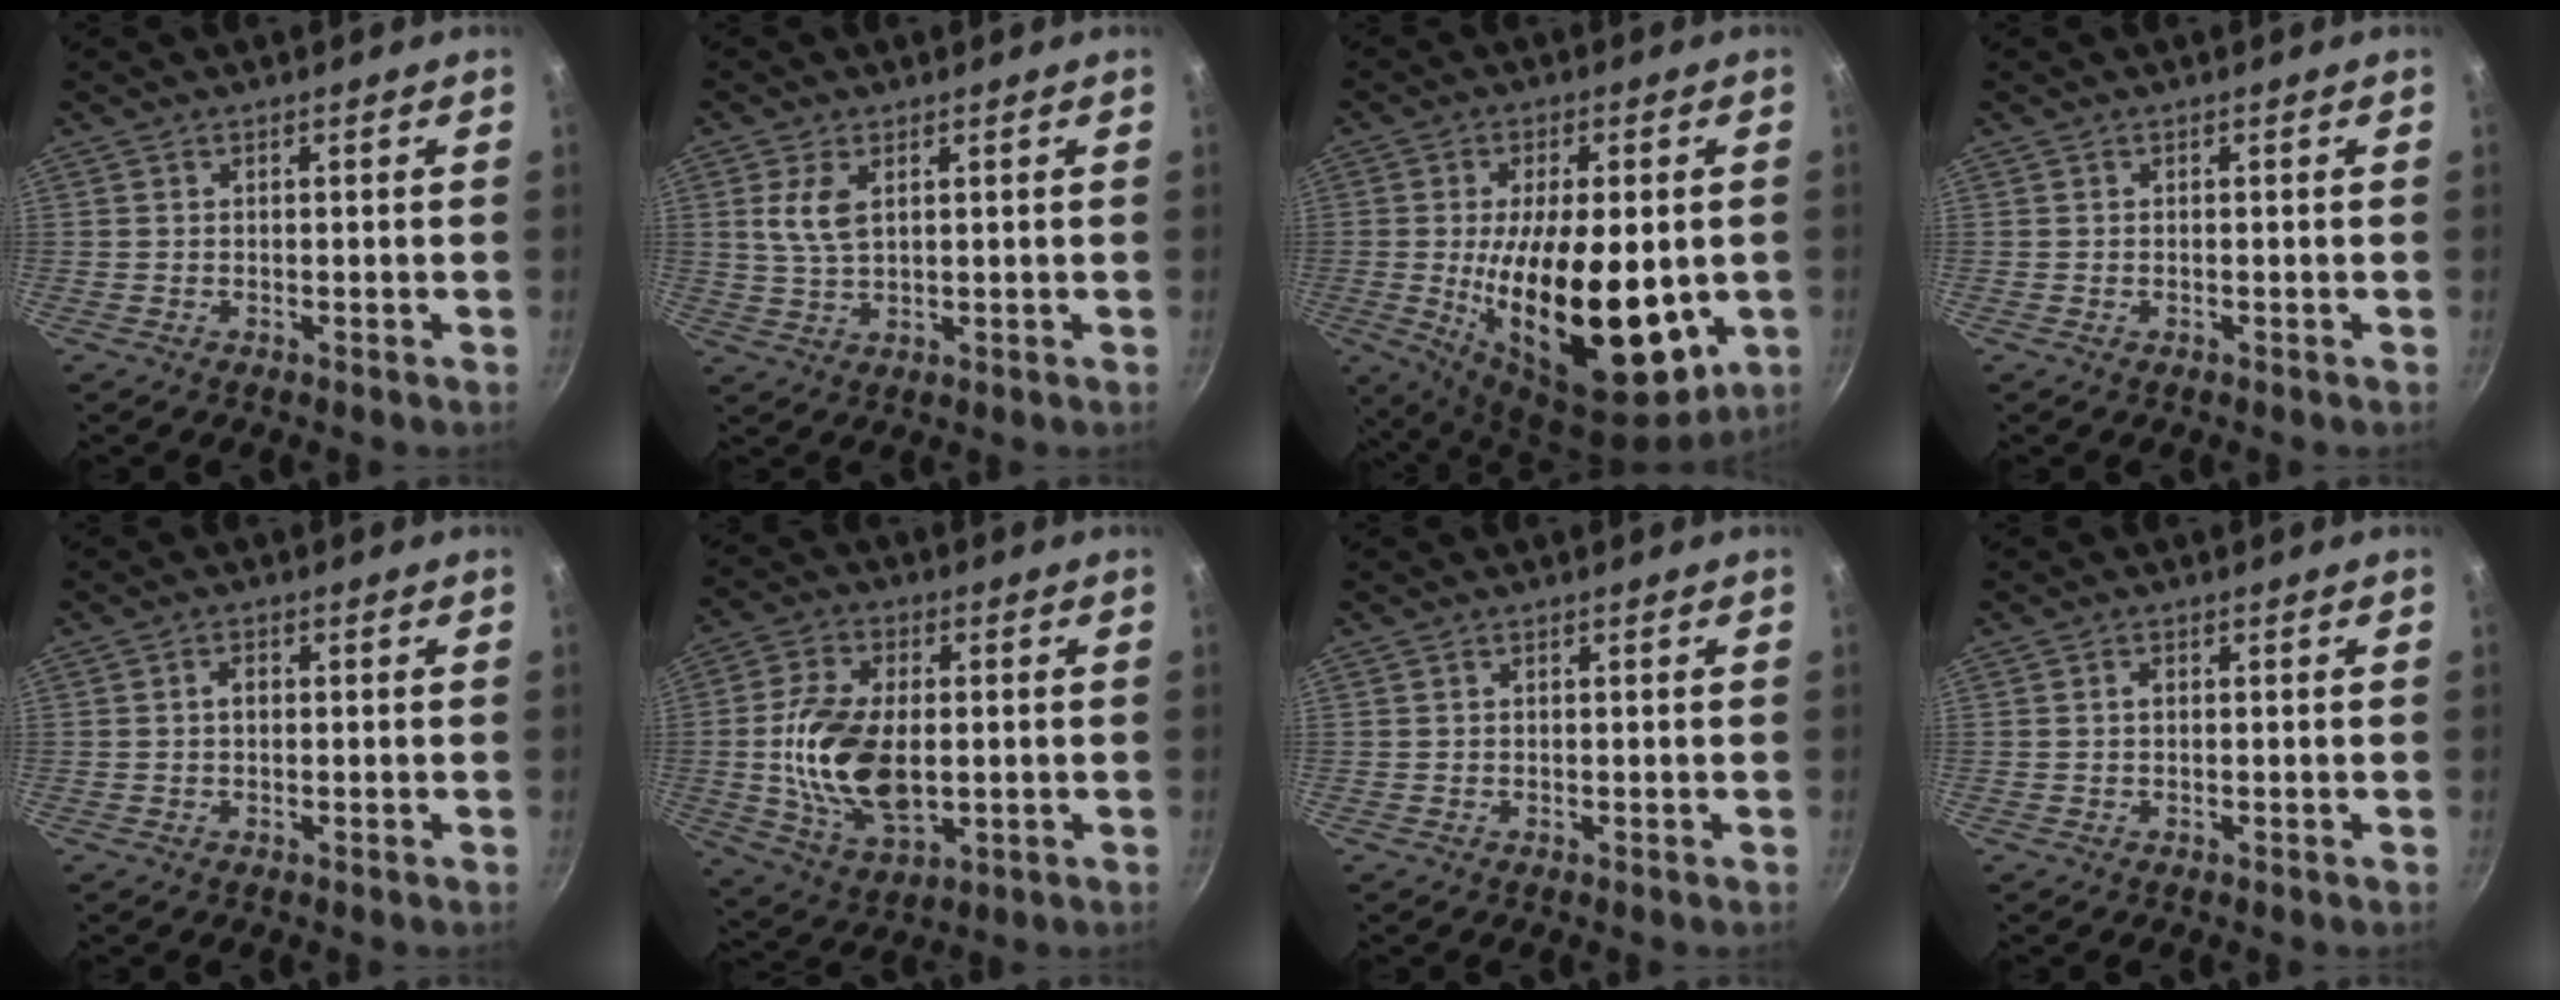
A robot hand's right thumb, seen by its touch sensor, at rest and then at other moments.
{"total": 5.4, "force": [1.8, 2.7, 4.4], "torque": [-0.087, -0.007, 0.037]}
{"total": 22.9, "force": [-2.4, 10.5, 20.2], "torque": [-0.322, -0.018, -0.027]}
{"total": 0.0}
{"total": 2.1, "force": [0.1, 1.5, 1.5], "torque": [-0.017, 0.007, 0.000]}
{"total": 16.4, "force": [-0.5, 9.6, 13.2], "torque": [-0.234, 0.003, -0.005]}
{"total": 0.0}
{"total": 1.2, "force": [0.1, 0.8, 0.9], "torque": [-0.014, 0.004, 0.001]}